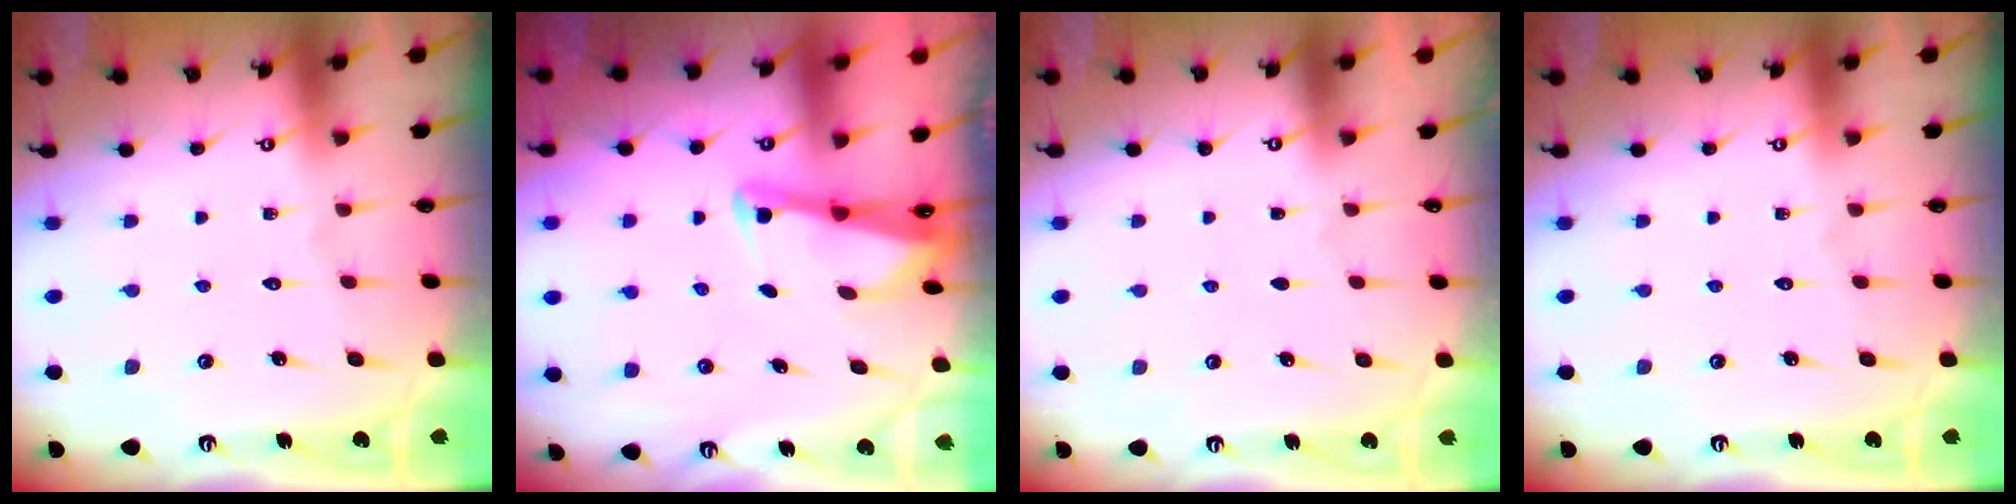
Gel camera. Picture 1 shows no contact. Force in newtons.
{"total": 2.6, "press": 2.6, "slide": 0.2}
{"total": 0.9, "press": 0.9, "slide": 0.1}
{"total": 0.0}